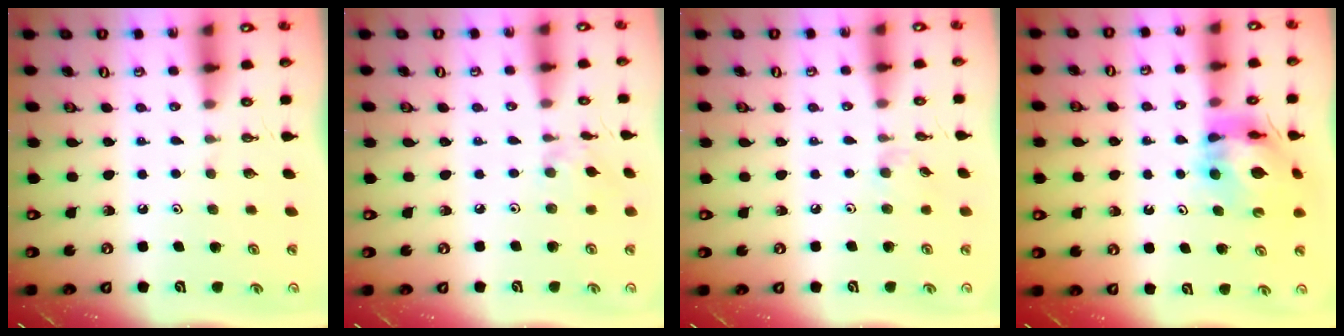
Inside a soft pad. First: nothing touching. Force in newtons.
{"total": 2.0, "press": 2.0, "slide": 0.4}
{"total": 3.2, "press": 3.1, "slide": 0.6}
{"total": 12.6, "press": 12.6, "slide": 1.5}